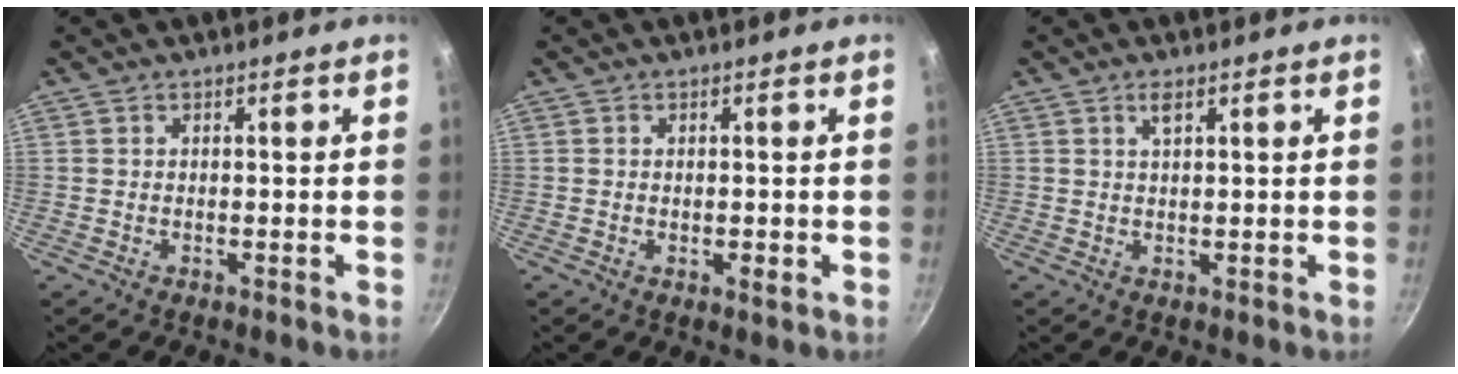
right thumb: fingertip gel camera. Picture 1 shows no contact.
{"total": 1.7, "force": [-0.4, 0.8, 1.4], "torque": [-0.022, -0.003, -0.006]}
{"total": 2.7, "force": [1.5, 0.9, 2.1], "torque": [-0.036, -0.003, 0.029]}